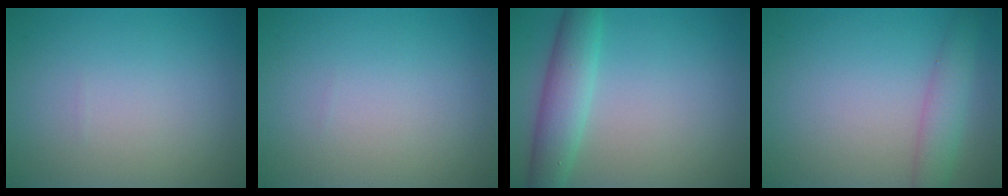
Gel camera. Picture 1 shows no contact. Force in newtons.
{"total": 0.0}
{"total": 3.5, "press": 3.5, "slide": 0.3}
{"total": 2.9, "press": 2.9, "slide": 0.1}